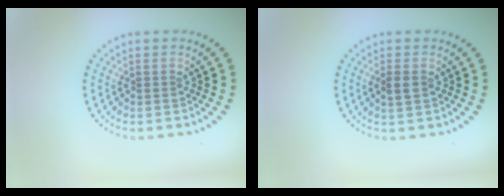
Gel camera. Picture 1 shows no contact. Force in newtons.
{"total": 1.4, "press": 1.4, "slide": 0.2}